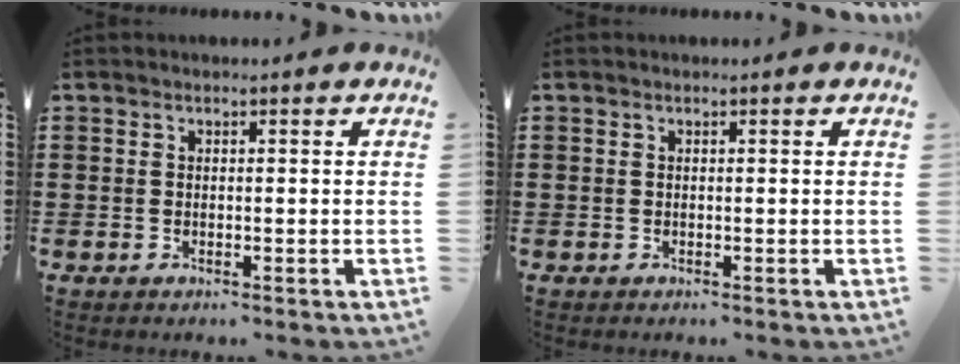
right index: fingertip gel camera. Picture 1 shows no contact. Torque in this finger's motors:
{"motor_torque": [0.31, 0.46, 0.03, 0.01]}